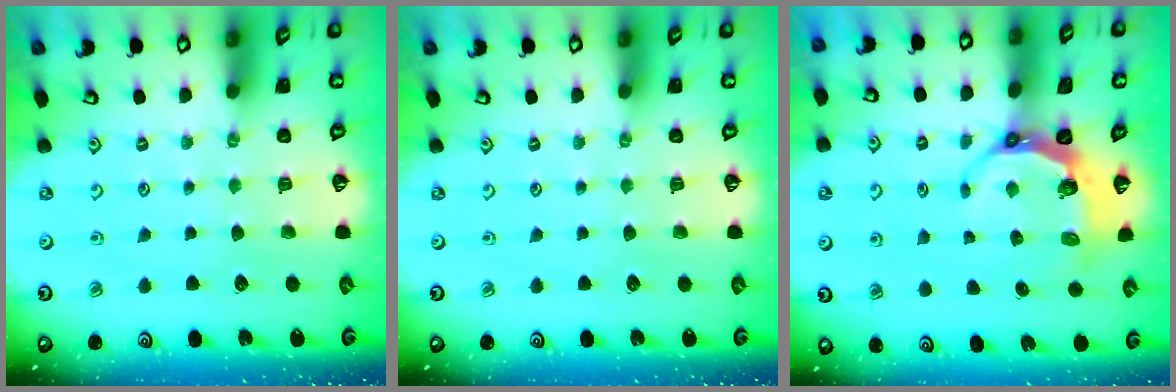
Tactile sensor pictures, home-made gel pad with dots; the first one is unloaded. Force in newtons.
{"total": 0.0}
{"total": 7.1, "press": 6.1, "slide": 3.6}